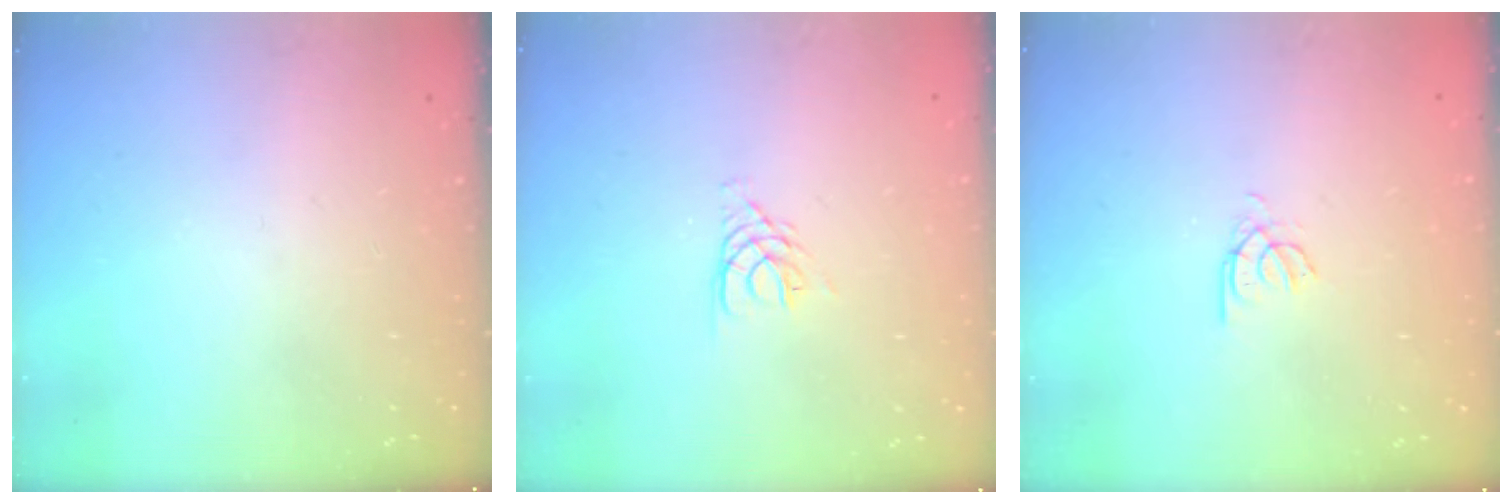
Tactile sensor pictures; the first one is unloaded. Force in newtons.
{"total": 3.9, "press": 3.9, "slide": 0.5}
{"total": 2.4, "press": 2.4, "slide": 0.4}